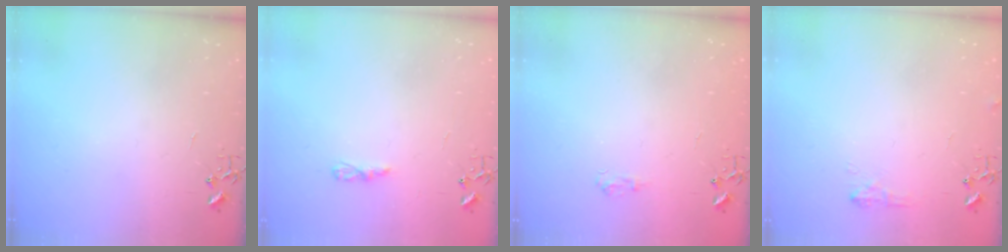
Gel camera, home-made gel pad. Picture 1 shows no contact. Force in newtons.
{"total": 3.5, "press": 3.5, "slide": 0.4}
{"total": 5.7, "press": 5.7, "slide": 0.6}
{"total": 6.4, "press": 6.3, "slide": 0.8}